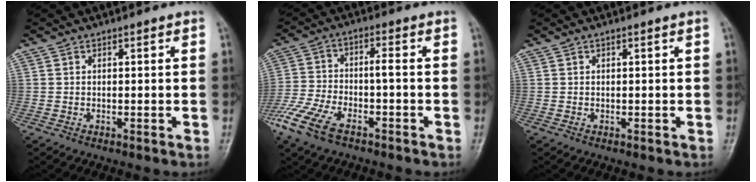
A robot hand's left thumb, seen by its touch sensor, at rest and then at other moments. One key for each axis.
{"total": 11.8, "fx": -6.5, "fy": 3.9, "fz": 9.0, "tx": -0.206, "ty": 0.019, "tz": -0.125}
{"total": 0.0}